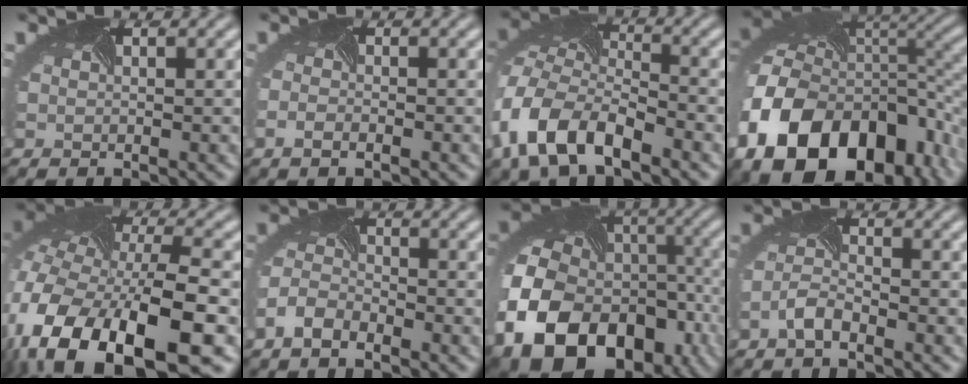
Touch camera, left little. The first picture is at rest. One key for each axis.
{"total": 0.9, "fx": -0.7, "fy": 0.4, "fz": 0.4, "tx": -0.011, "ty": 0.000, "tz": -0.012}
{"total": 9.1, "fx": -4.7, "fy": 5.2, "fz": 5.8, "tx": -0.135, "ty": -0.011, "tz": -0.092}
{"total": 16.6, "fx": -5.8, "fy": 11.5, "fz": 10.5, "tx": -0.222, "ty": -0.030, "tz": -0.073}
{"total": 15.4, "fx": -7.2, "fy": 7.5, "fz": 11.4, "tx": -0.242, "ty": -0.037, "tz": -0.094}
{"total": 2.6, "fx": -2.1, "fy": 1.3, "fz": 0.8, "tx": -0.025, "ty": 0.010, "tz": -0.051}
{"total": 18.8, "fx": -7.5, "fy": 14.0, "fz": 10.1, "tx": -0.230, "ty": -0.050, "tz": -0.109}
{"total": 1.6, "fx": -1.4, "fy": 0.3, "fz": 0.6, "tx": -0.023, "ty": 0.007, "tz": -0.039}